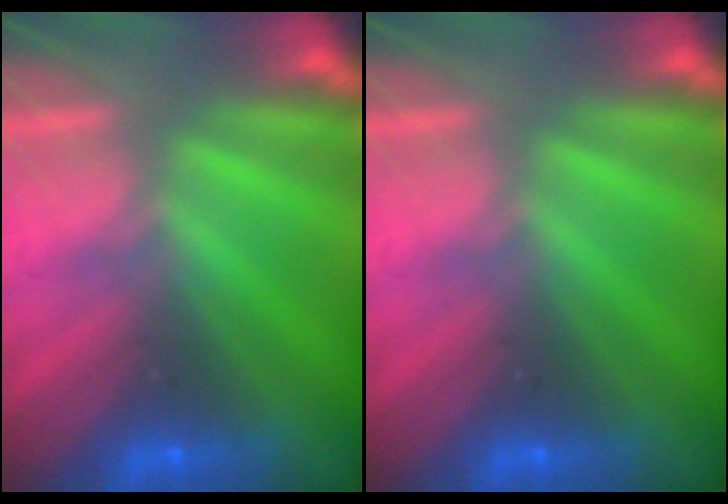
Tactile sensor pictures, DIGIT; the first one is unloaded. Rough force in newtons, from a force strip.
{"total": 0.0}